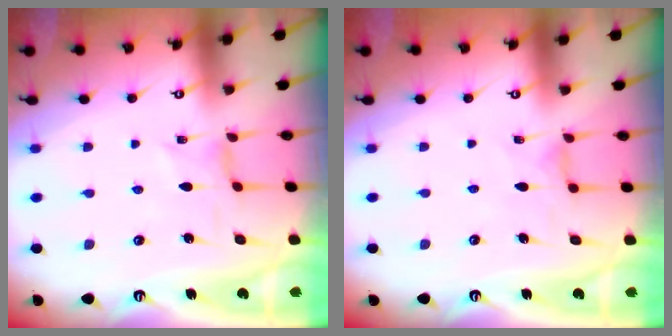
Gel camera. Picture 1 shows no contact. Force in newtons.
{"total": 1.2, "press": 1.2, "slide": 0.3}